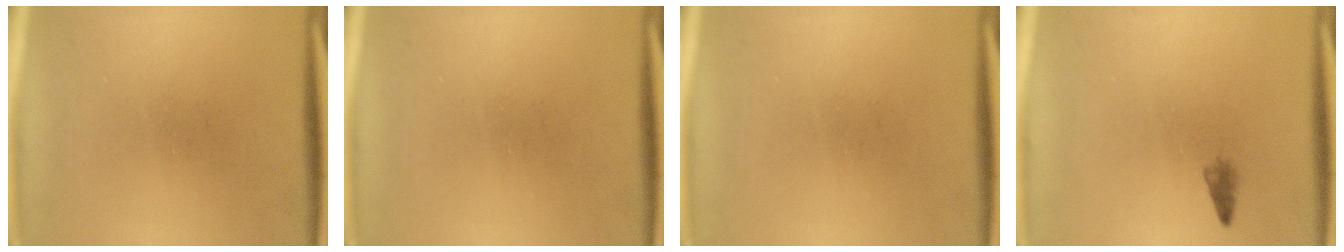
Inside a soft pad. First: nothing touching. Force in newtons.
{"total": 0.0}
{"total": 0.0}
{"total": 0.9}